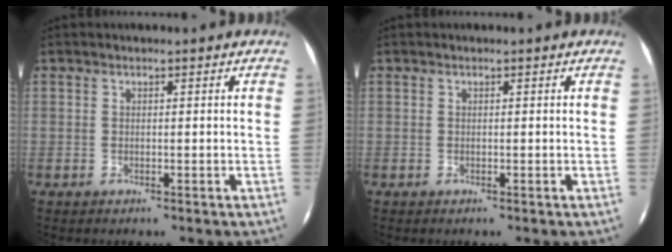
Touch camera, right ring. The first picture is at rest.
{"total": 0.0}